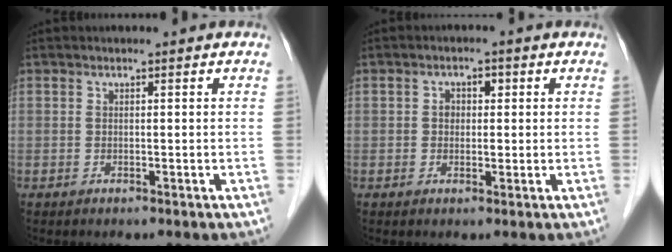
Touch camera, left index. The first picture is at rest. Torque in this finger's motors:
{"motor_torque": [-0.01, 0.01, 0.00, 0.00]}